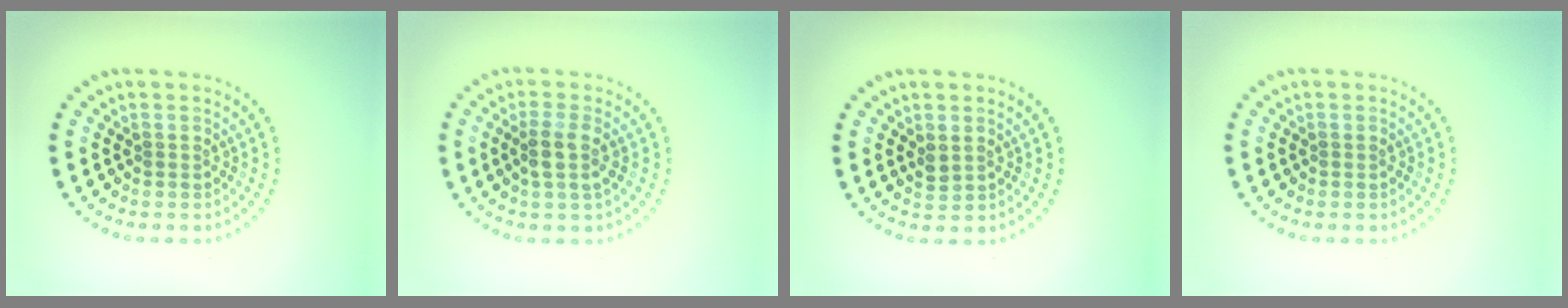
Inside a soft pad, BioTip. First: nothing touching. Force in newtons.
{"total": 2.2, "press": 1.8, "slide": 1.2}
{"total": 1.0, "press": 1.0, "slide": 0.3}
{"total": 0.0}